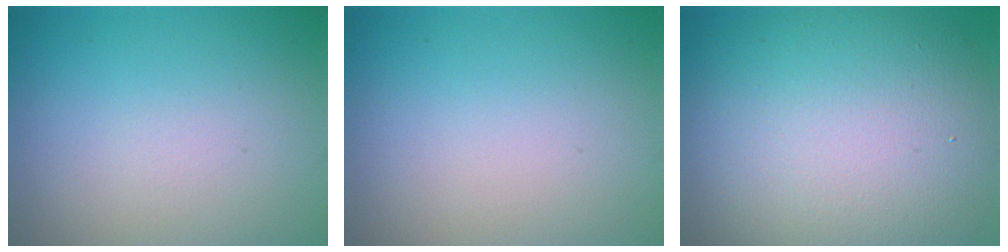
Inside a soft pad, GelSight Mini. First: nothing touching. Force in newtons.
{"total": 0.0}
{"total": 13.9, "press": 13.9, "slide": 0.6}